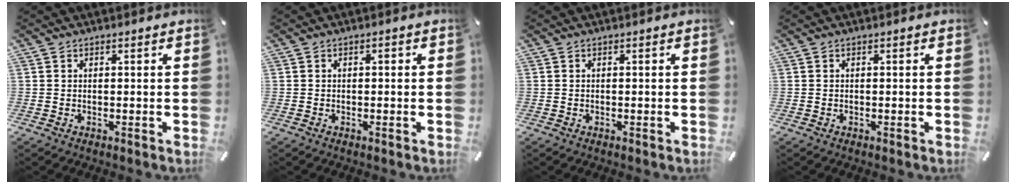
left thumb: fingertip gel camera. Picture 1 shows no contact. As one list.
[{"total": 0.8, "force": [-0.3, 0.5, 0.5], "torque": [-0.010, 0.004, -0.007]}, {"total": 0.0}, {"total": 0.0}]